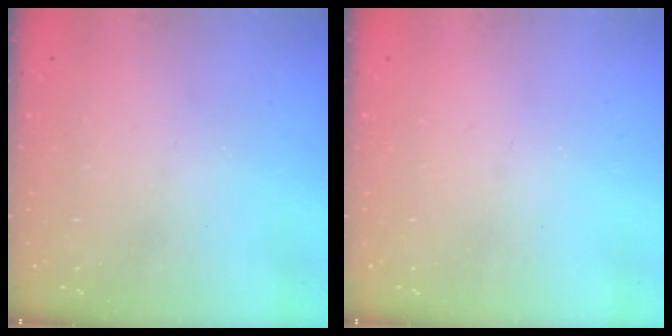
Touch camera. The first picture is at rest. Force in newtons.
{"total": 0.0}